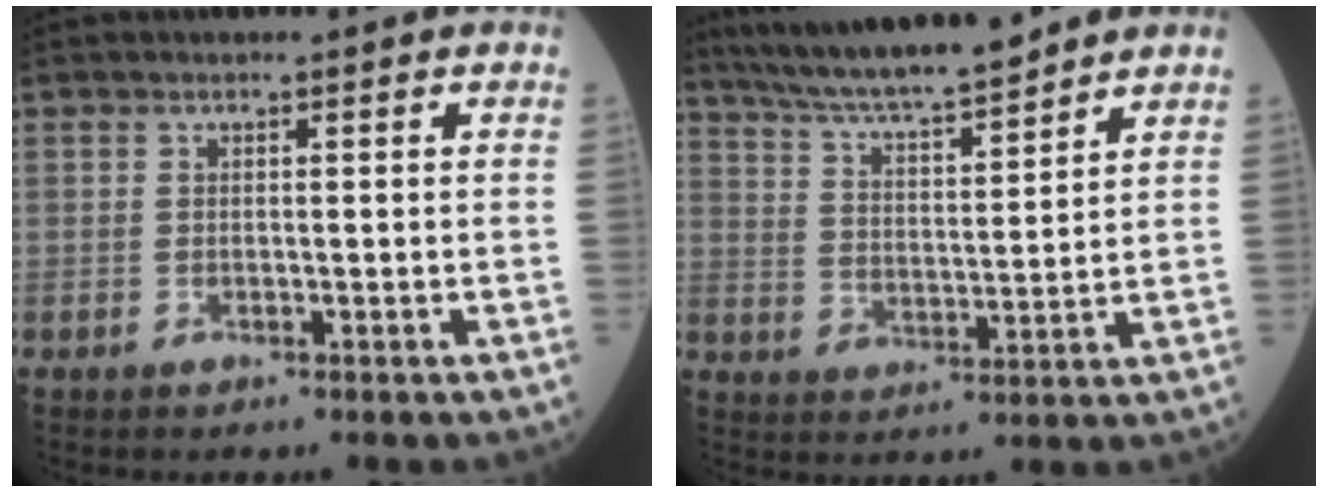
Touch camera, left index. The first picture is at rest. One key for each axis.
{"total": 14.6, "fx": 13.0, "fy": 1.1, "fz": 6.6, "tx": -0.119, "ty": 0.014, "tz": 0.221}